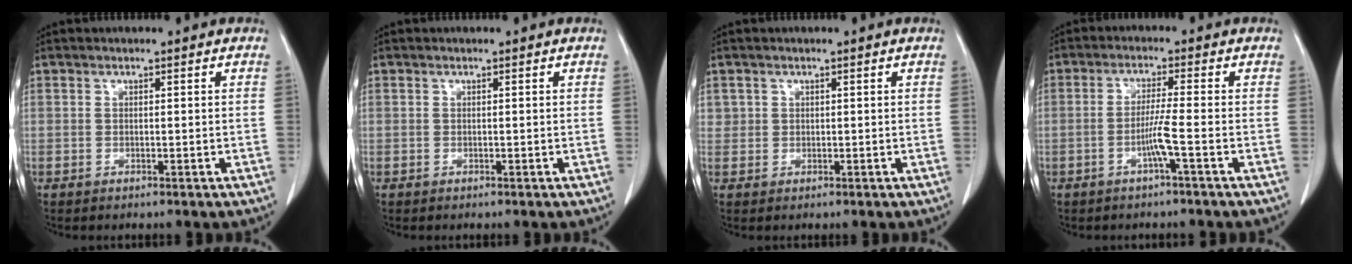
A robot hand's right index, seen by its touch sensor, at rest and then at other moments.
{"total": 0.0}
{"total": 1.3, "force": [0.6, 1.2, 0.0], "torque": [0.015, 0.003, 0.006]}
{"total": 3.9, "force": [-1.5, -0.9, 3.5], "torque": [-0.070, -0.001, -0.030]}